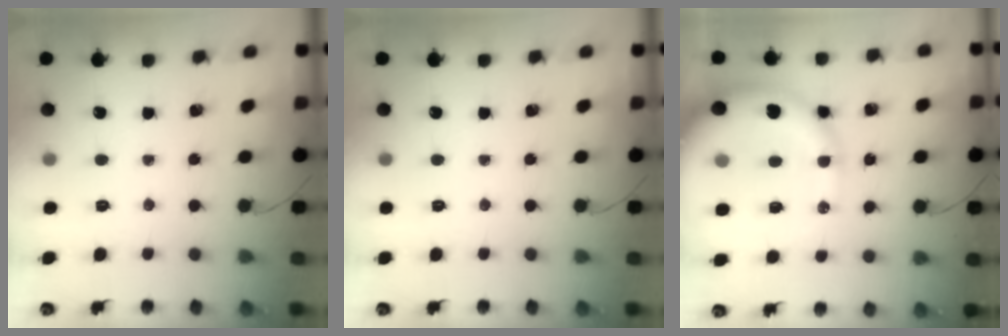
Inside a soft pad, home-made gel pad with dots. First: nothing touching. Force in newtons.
{"total": 0.0}
{"total": 15.2, "press": 14.6, "slide": 4.2}